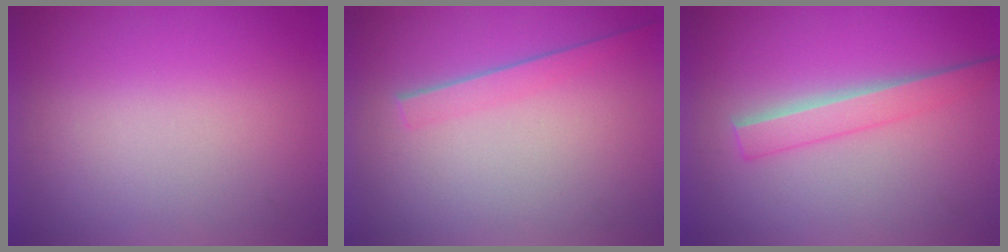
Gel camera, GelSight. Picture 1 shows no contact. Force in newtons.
{"total": 1.5}
{"total": 2.2}